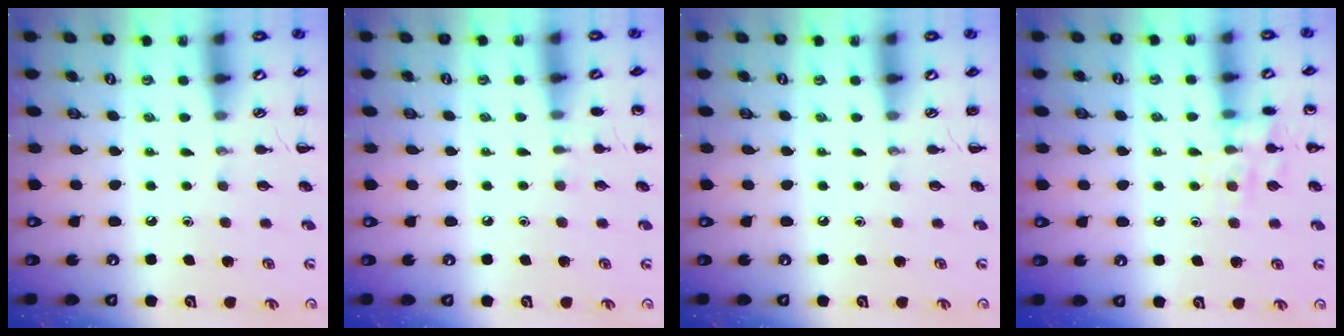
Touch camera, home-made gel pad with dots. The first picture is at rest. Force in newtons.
{"total": 5.0, "press": 4.7, "slide": 1.6}
{"total": 0.0}
{"total": 9.5, "press": 9.5, "slide": 0.6}